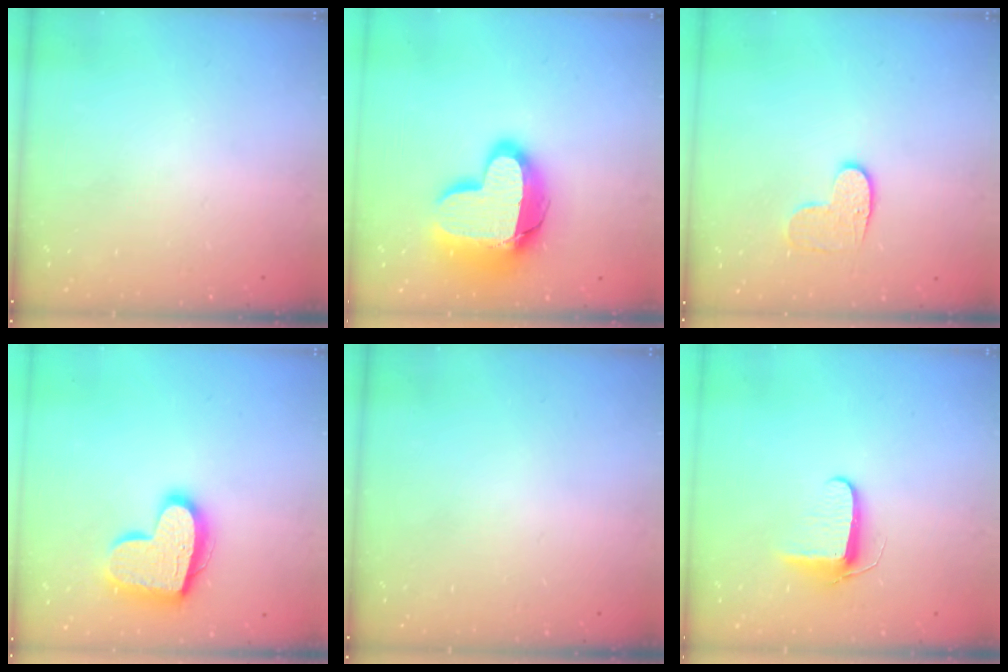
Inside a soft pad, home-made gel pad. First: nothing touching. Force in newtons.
{"total": 18.9, "press": 18.9, "slide": 1.2}
{"total": 7.0, "press": 7.0, "slide": 0.2}
{"total": 17.4, "press": 17.3, "slide": 1.4}
{"total": 0.0}
{"total": 7.8, "press": 7.7, "slide": 1.1}